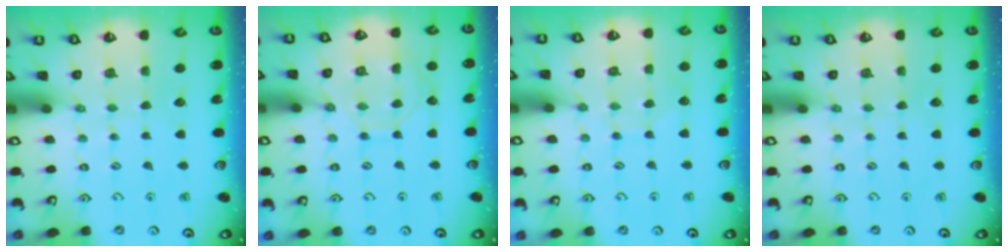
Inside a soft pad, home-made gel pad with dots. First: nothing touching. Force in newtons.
{"total": 8.4, "press": 8.3, "slide": 0.8}
{"total": 6.1, "press": 6.1, "slide": 0.5}
{"total": 0.0}